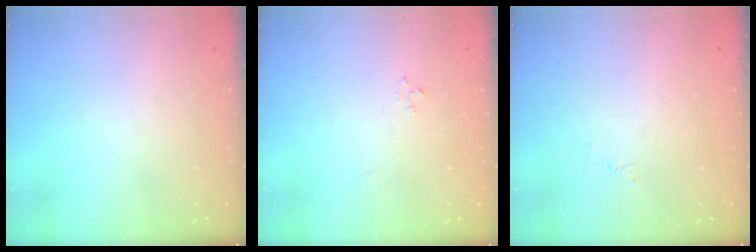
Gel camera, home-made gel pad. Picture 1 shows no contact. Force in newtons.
{"total": 2.9, "press": 2.9, "slide": 0.3}
{"total": 1.6, "press": 1.5, "slide": 0.3}